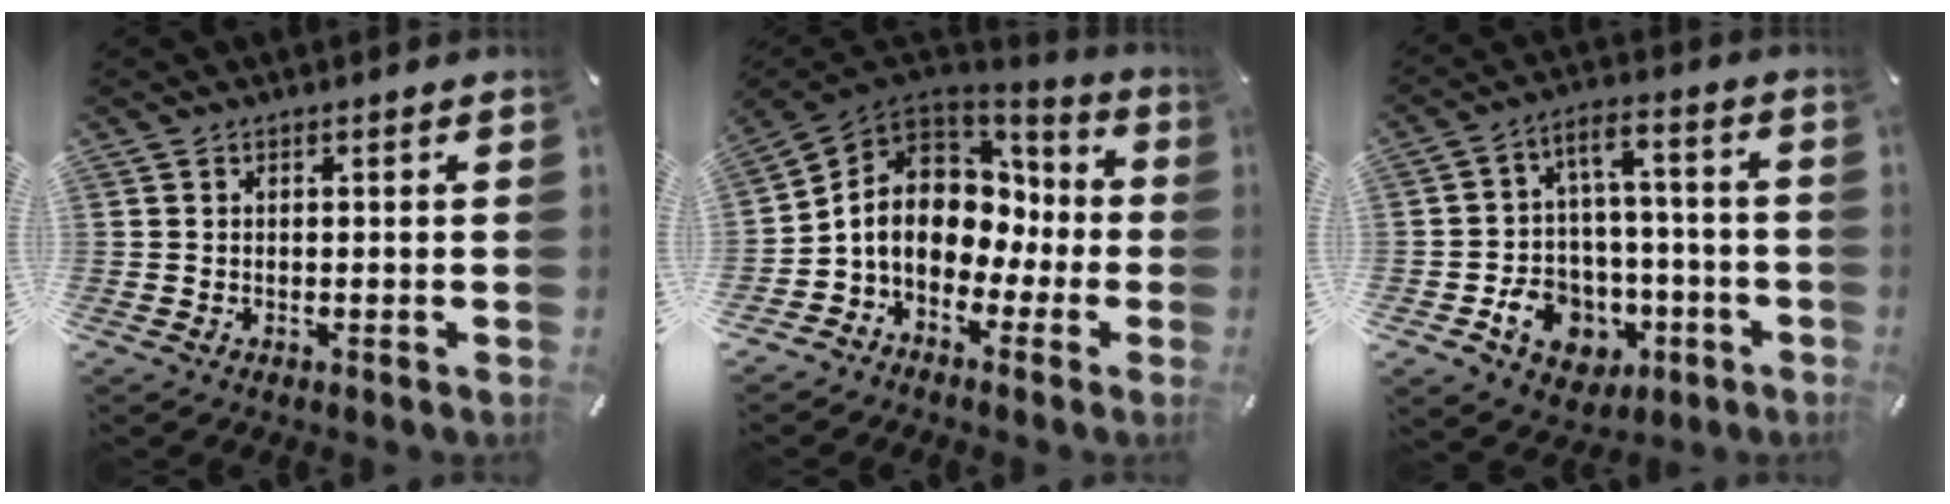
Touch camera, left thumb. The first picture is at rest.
{"total": 11.8, "force": [-1.0, 10.0, 6.1], "torque": [-0.127, 0.001, -0.015]}
{"total": 11.5, "force": [-3.2, 9.8, 5.1], "torque": [-0.080, 0.018, -0.047]}